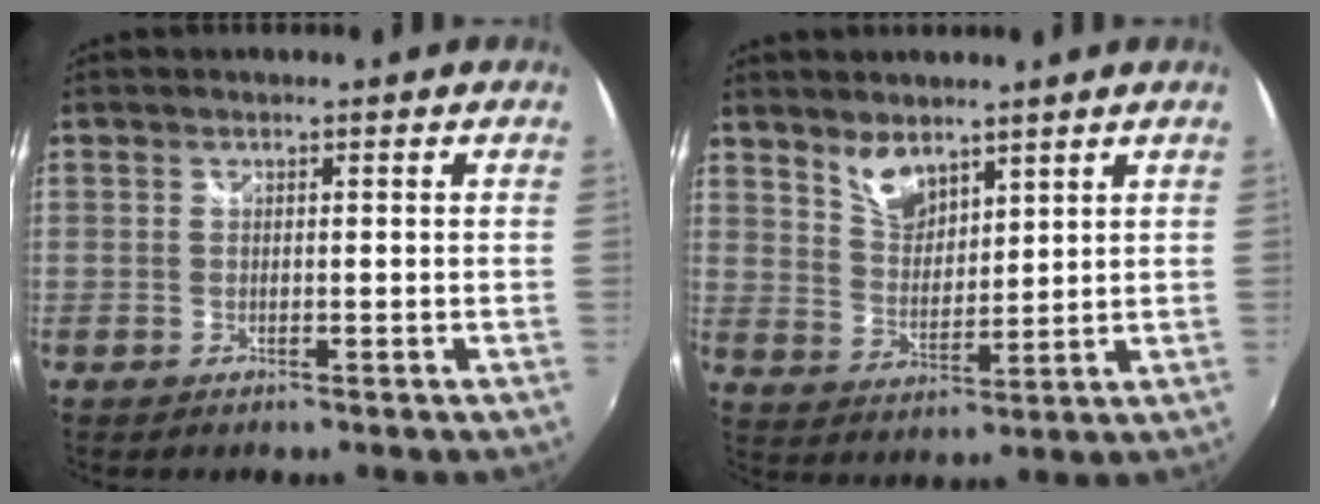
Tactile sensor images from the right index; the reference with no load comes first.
{"total": 6.2, "force": [4.8, 2.8, 2.8], "torque": [-0.041, 0.000, 0.093]}